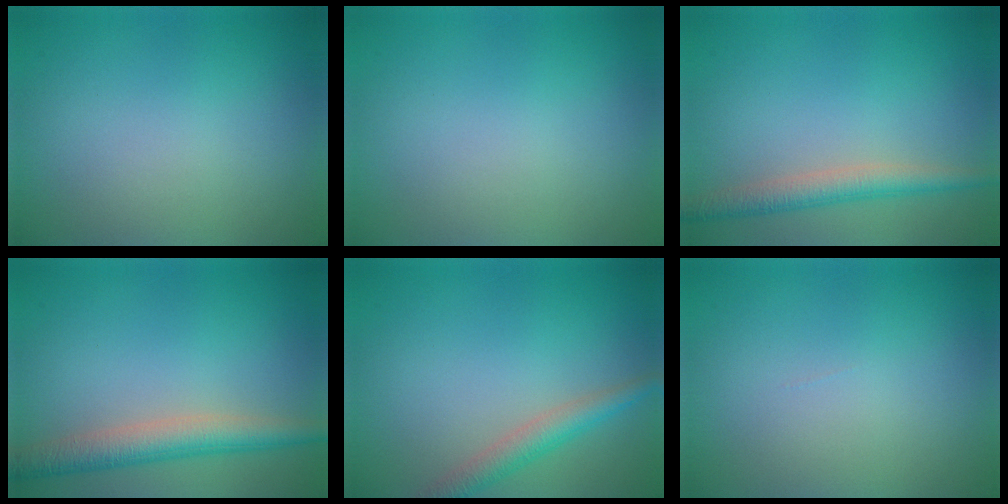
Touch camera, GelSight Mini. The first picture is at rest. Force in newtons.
{"total": 0.0}
{"total": 3.0, "press": 3.0, "slide": 0.1}
{"total": 4.3, "press": 4.3, "slide": 0.1}
{"total": 2.9, "press": 2.9, "slide": 0.1}
{"total": 0.0}